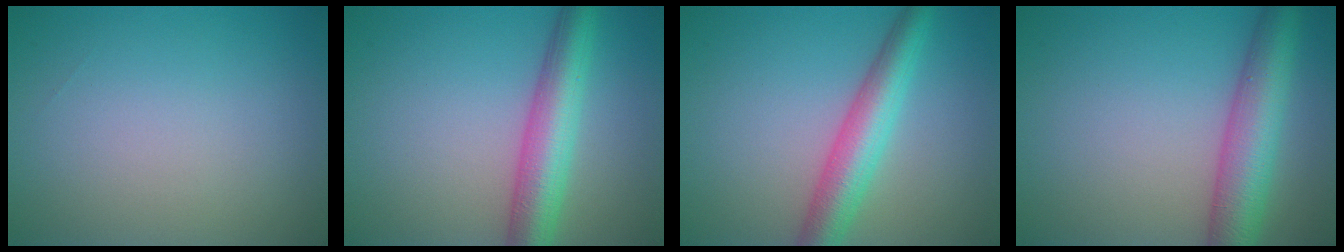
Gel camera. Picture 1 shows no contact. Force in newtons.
{"total": 6.0, "press": 6.0, "slide": 0.1}
{"total": 5.2, "press": 5.2, "slide": 0.2}
{"total": 6.6, "press": 6.6, "slide": 0.3}